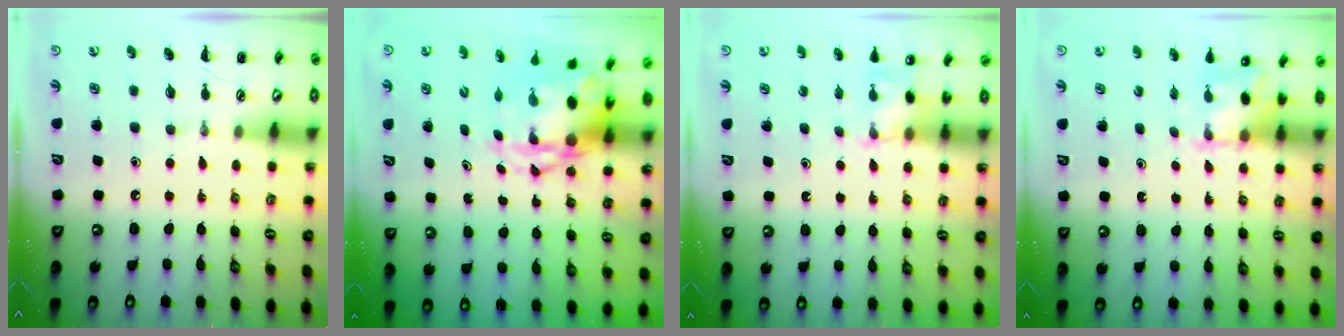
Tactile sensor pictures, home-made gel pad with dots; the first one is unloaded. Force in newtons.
{"total": 4.4, "press": 4.1, "slide": 1.4}
{"total": 3.6, "press": 3.5, "slide": 0.9}
{"total": 2.1, "press": 2.0, "slide": 0.7}